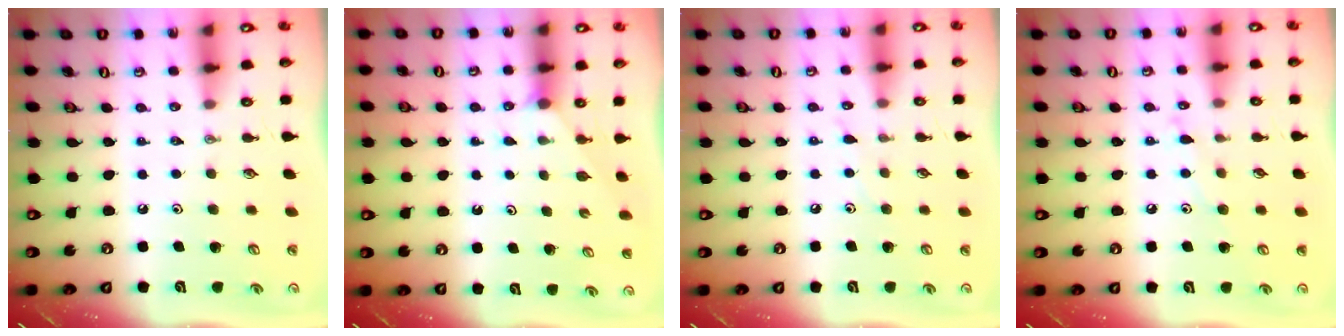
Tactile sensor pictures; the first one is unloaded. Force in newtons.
{"total": 1.8, "press": 1.8, "slide": 0.2}
{"total": 4.6, "press": 4.6, "slide": 0.7}
{"total": 6.9, "press": 6.8, "slide": 0.7}